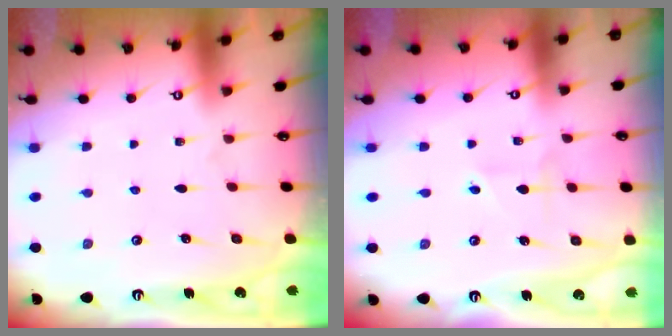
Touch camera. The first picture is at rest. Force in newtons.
{"total": 2.1, "press": 2.0, "slide": 0.9}